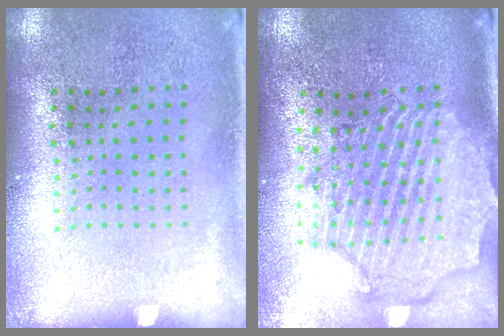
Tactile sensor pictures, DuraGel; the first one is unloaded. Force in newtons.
{"total": 2.6, "press": 2.4, "slide": 1.1}